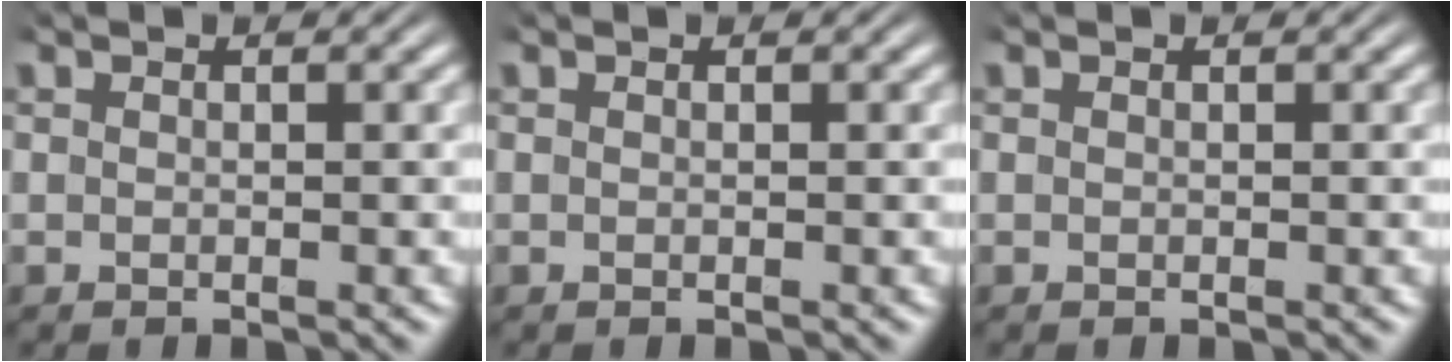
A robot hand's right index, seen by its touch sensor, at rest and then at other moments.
{"total": 0.0}
{"total": 0.0}